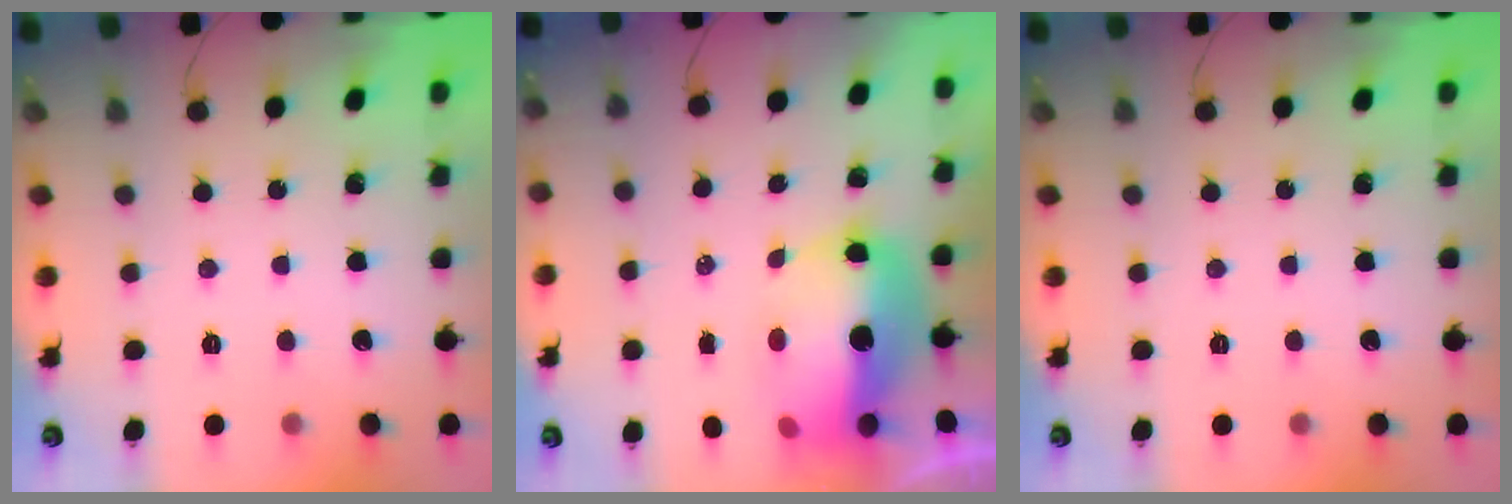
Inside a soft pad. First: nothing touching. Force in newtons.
{"total": 14.3, "press": 14.0, "slide": 2.9}
{"total": 0.0}